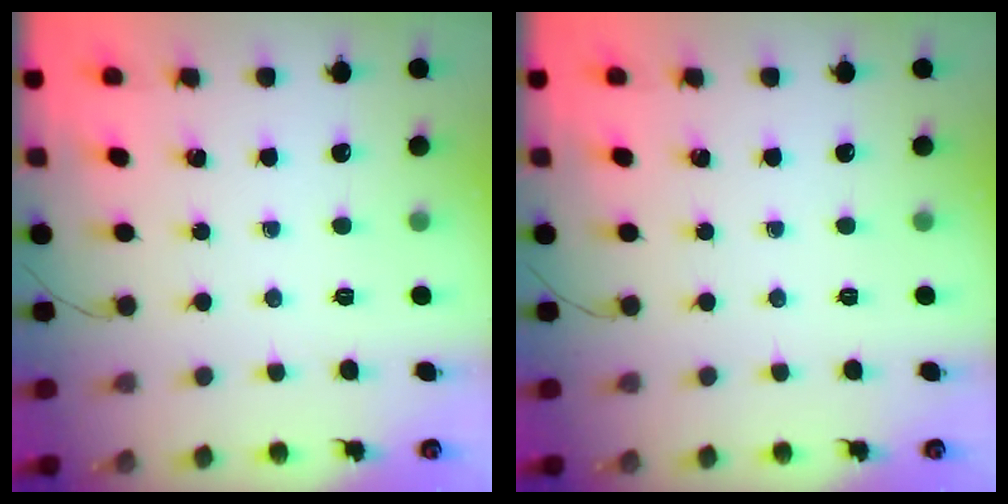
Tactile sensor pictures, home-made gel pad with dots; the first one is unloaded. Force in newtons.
{"total": 0.0}